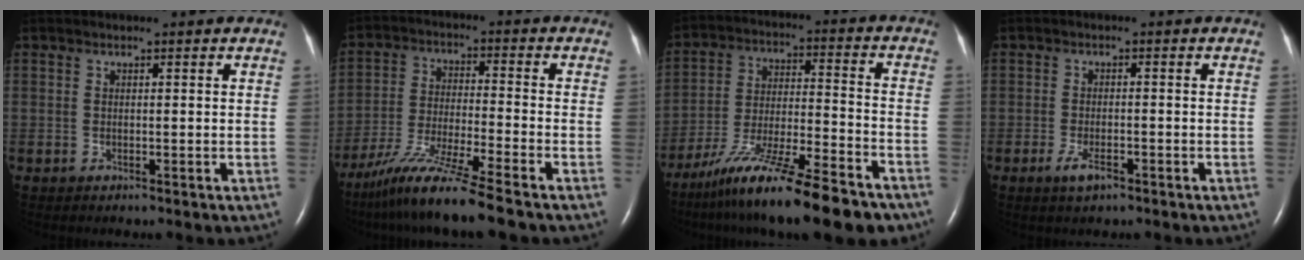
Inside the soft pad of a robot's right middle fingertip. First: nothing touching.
{"total": 11.0, "force": [-8.6, -1.1, 6.8], "torque": [-0.130, -0.035, -0.157]}
{"total": 19.4, "force": [-14.7, 2.3, 12.4], "torque": [-0.193, -0.020, -0.248]}
{"total": 2.9, "force": [-1.7, 0.9, 2.2], "torque": [-0.050, -0.002, -0.029]}